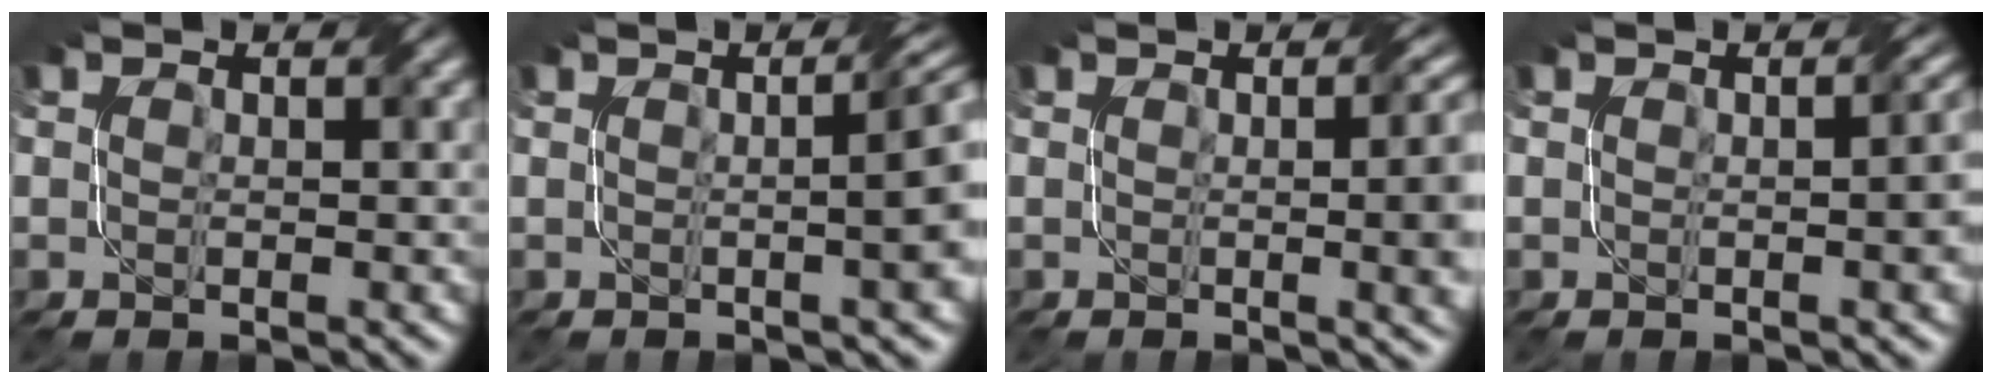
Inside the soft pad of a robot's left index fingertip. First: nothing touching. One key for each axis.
{"total": 7.9, "fx": 0.5, "fy": 3.0, "fz": 7.3, "tx": -0.035, "ty": 0.028, "tz": -0.007}
{"total": 8.3, "fx": 0.2, "fy": 3.7, "fz": 7.5, "tx": -0.034, "ty": 0.013, "tz": 0.003}
{"total": 4.5, "fx": -0.1, "fy": 1.7, "fz": 4.2, "tx": -0.024, "ty": 0.012, "tz": 0.001}